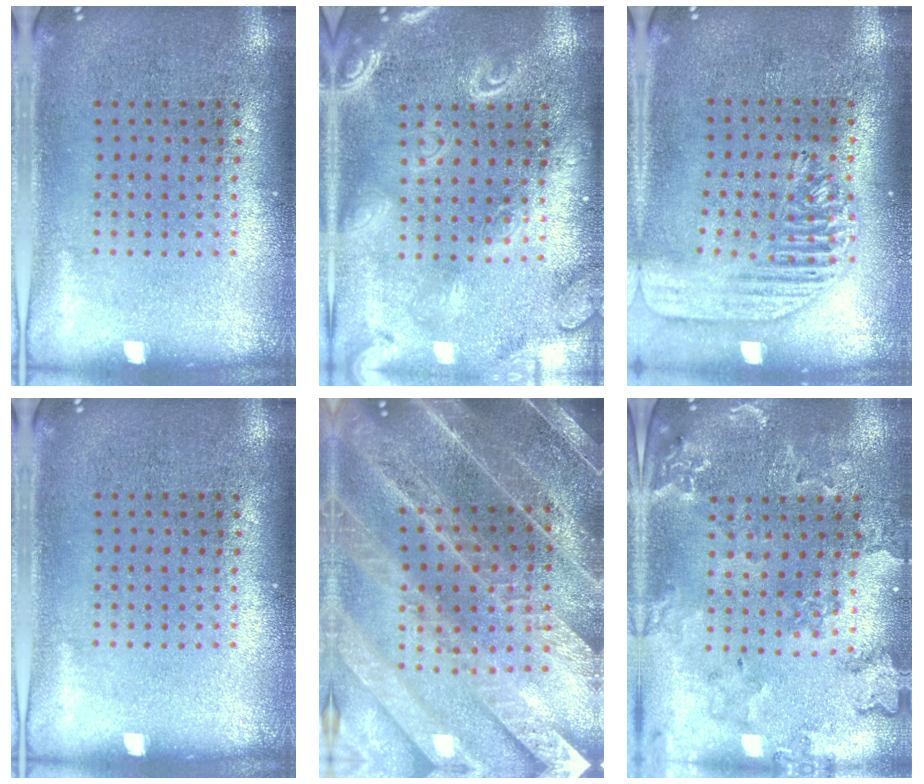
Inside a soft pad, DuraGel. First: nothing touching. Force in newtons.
{"total": 3.8, "press": 3.8, "slide": 0.6}
{"total": 1.8, "press": 1.7, "slide": 0.7}
{"total": 0.0}
{"total": 4.2, "press": 3.9, "slide": 1.6}
{"total": 1.1, "press": 1.1, "slide": 0.2}